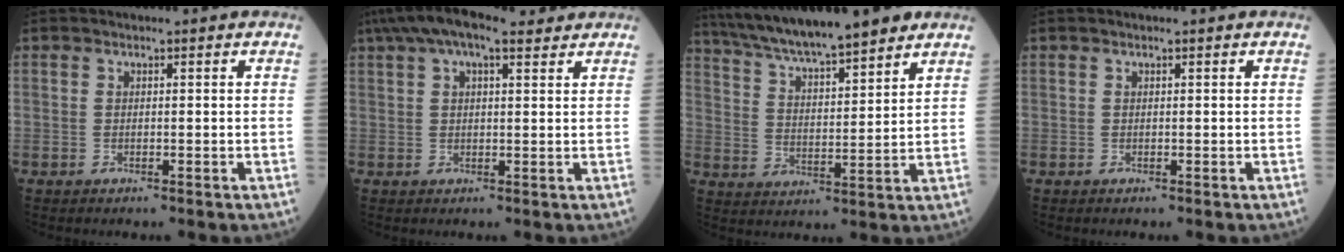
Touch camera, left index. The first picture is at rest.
{"total": 9.7, "force": [6.9, 3.1, 6.0], "torque": [-0.113, 0.054, 0.116]}
{"total": 17.1, "force": [14.3, 2.0, 9.1], "torque": [-0.157, 0.024, 0.236]}
{"total": 0.0}